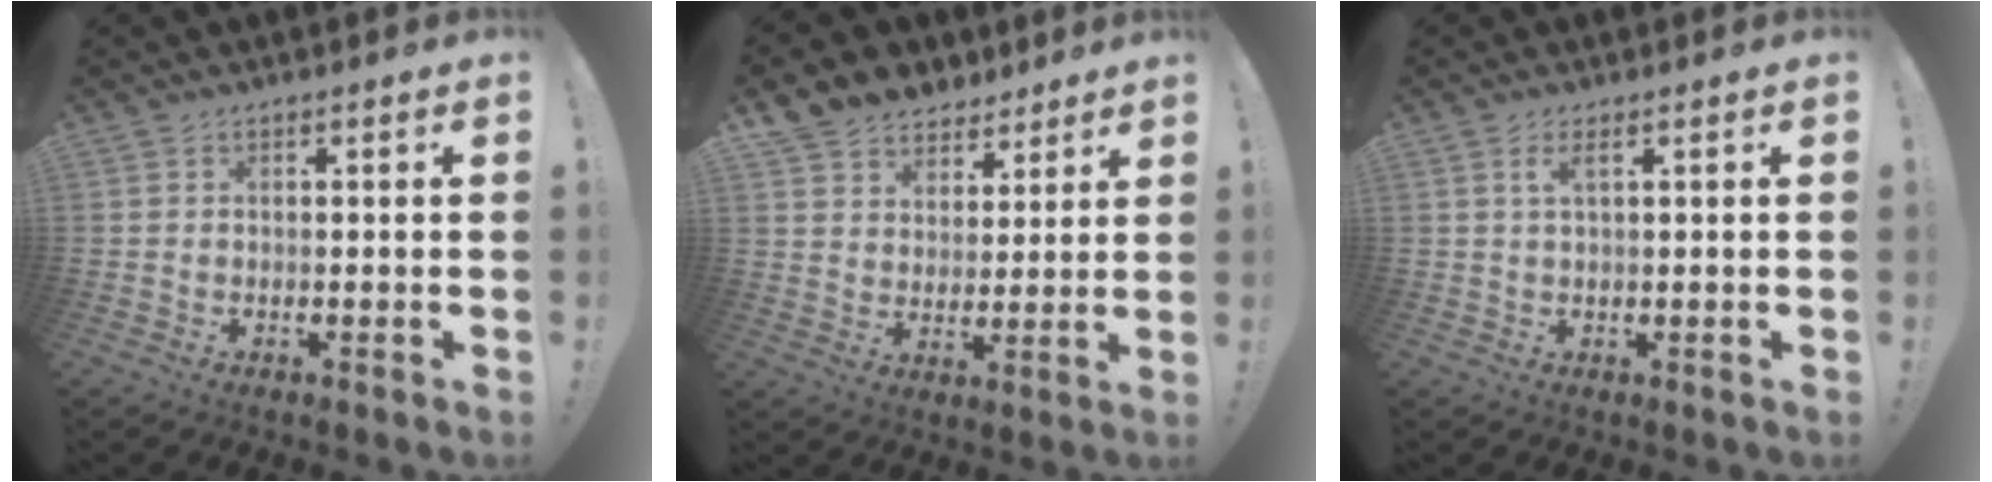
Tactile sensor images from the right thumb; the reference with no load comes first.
{"total": 8.0, "force": [6.0, 5.3, 0.8], "torque": [-0.022, -0.042, 0.122]}
{"total": 2.6, "force": [1.1, 0.2, 2.3], "torque": [-0.039, -0.001, 0.017]}